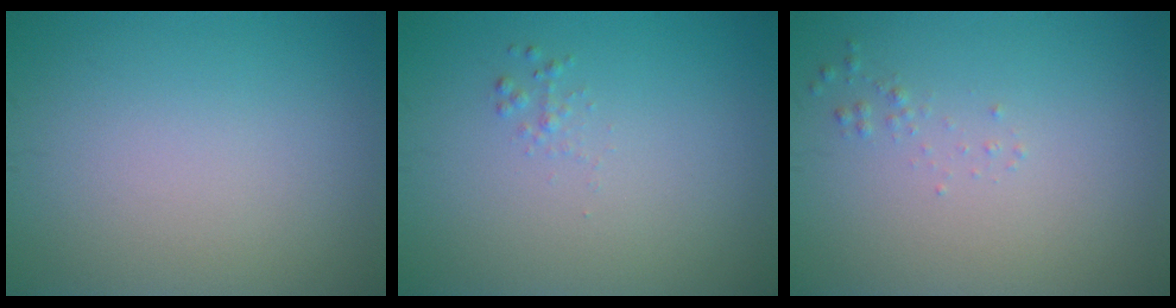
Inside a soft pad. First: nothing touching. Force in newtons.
{"total": 0.6, "press": 0.6, "slide": 0.0}
{"total": 0.6, "press": 0.6, "slide": 0.0}